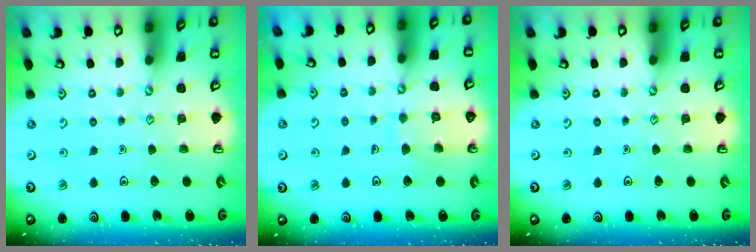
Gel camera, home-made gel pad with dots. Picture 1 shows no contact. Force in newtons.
{"total": 6.5, "press": 6.5, "slide": 0.6}
{"total": 0.0}